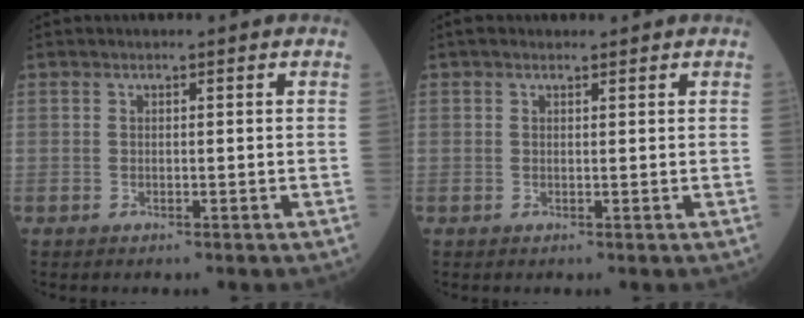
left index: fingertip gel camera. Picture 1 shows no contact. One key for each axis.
{"total": 1.2, "fx": 1.0, "fy": 0.5, "fz": 0.4, "tx": -0.012, "ty": 0.015, "tz": 0.015}